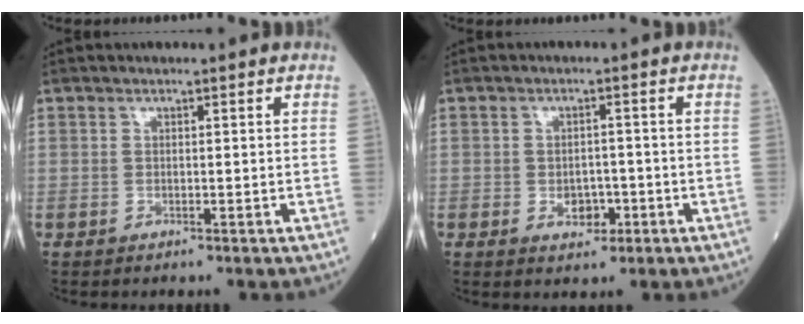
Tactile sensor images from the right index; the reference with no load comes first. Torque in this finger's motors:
{"motor_torque": [0.51, -0.14, 0.21, 0.01]}